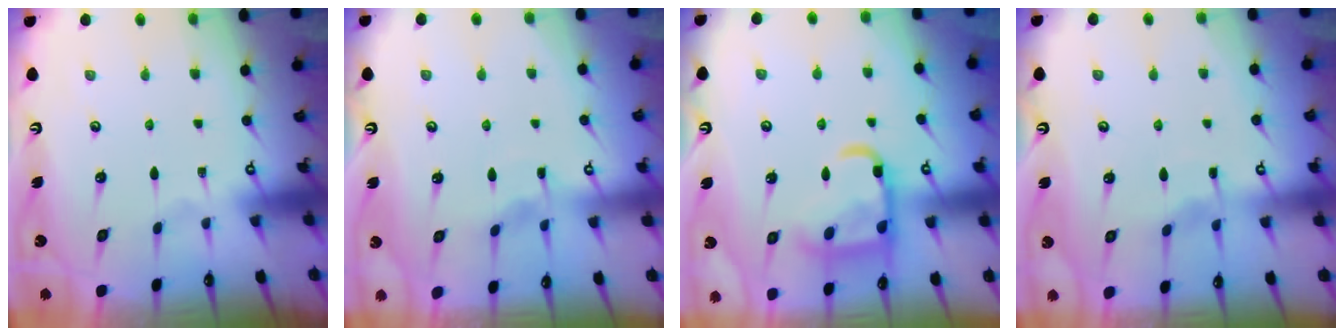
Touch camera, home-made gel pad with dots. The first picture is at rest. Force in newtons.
{"total": 3.0, "press": 2.9, "slide": 0.4}
{"total": 15.3, "press": 15.2, "slide": 1.5}
{"total": 4.6, "press": 4.6, "slide": 0.3}